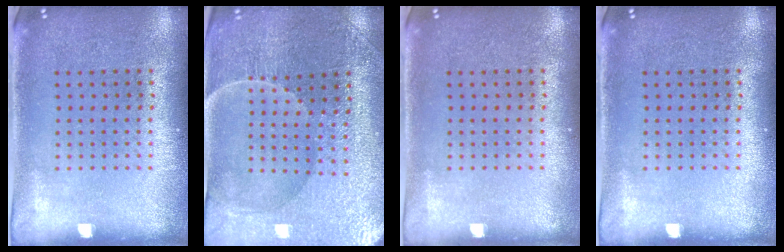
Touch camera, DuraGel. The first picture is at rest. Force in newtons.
{"total": 3.6, "press": 3.6, "slide": 0.2}
{"total": 0.0}
{"total": 0.0}